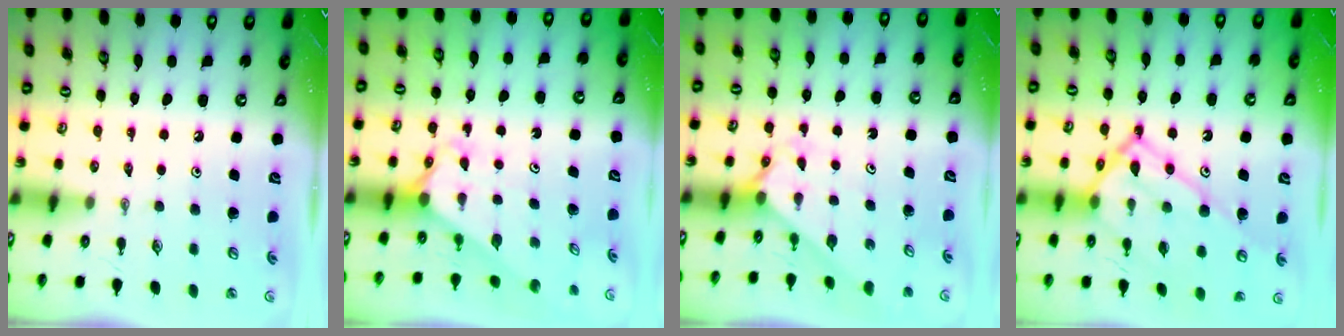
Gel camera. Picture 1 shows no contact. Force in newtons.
{"total": 2.4, "press": 2.4, "slide": 0.2}
{"total": 1.9, "press": 1.9, "slide": 0.2}
{"total": 18.8, "press": 18.8, "slide": 1.1}